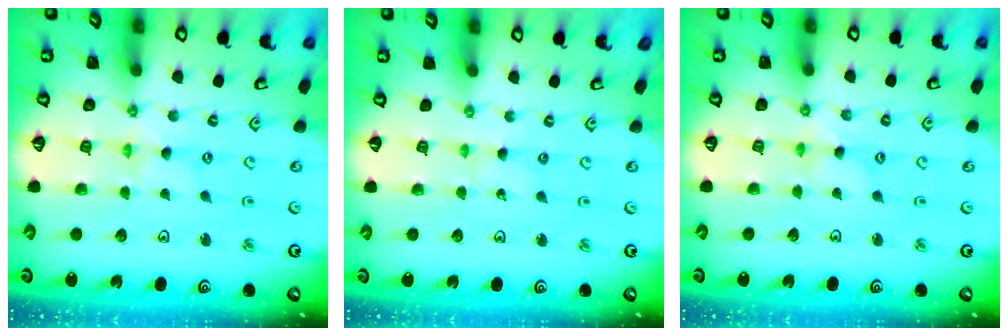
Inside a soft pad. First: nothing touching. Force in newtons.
{"total": 0.6, "press": 0.6, "slide": 0.1}
{"total": 1.2, "press": 1.2, "slide": 0.3}